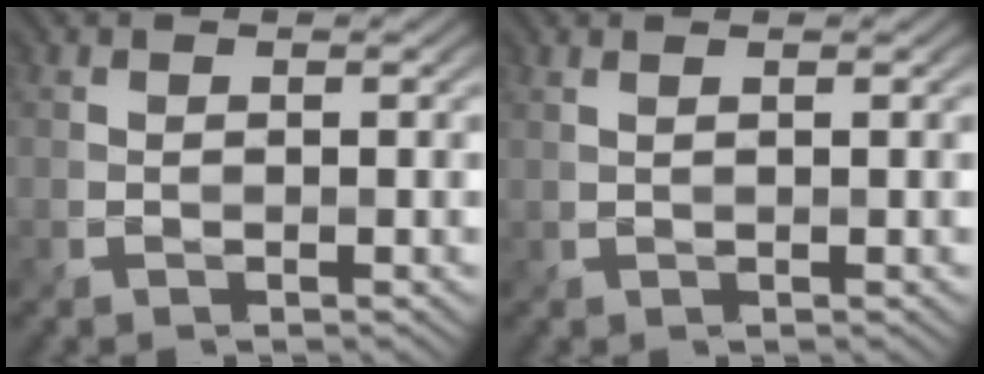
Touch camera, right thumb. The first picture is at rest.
{"total": 0.9, "force": [0.6, 0.2, 0.6], "torque": [-0.010, -0.001, 0.007]}